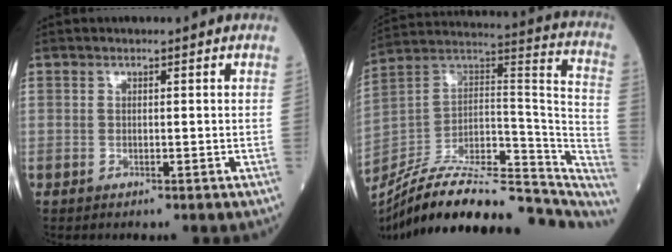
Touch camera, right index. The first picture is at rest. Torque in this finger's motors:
{"motor_torque": [-1.31, -0.83, -1.05, 0.00]}